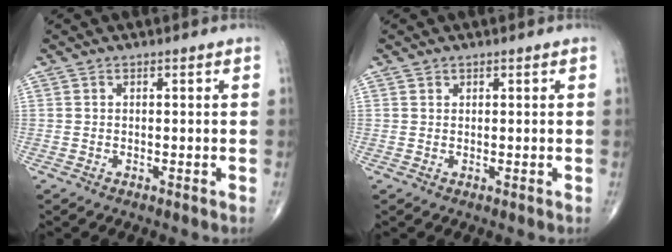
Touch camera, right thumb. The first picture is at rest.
{"total": 0.5, "force": [0.4, 0.4, 0.0], "torque": [0.002, -0.002, 0.005]}